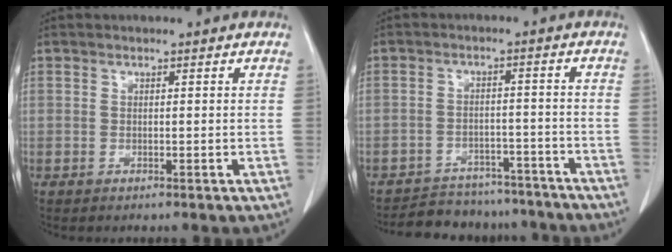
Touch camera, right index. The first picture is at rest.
{"total": 12.0, "force": [-10.9, 4.7, 1.6], "torque": [-0.015, 0.019, -0.140]}